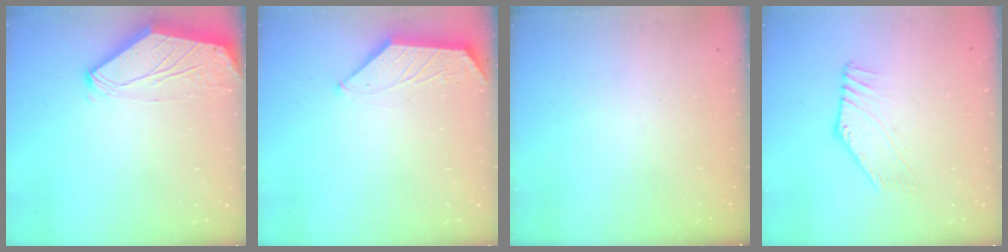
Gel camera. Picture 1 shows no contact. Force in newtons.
{"total": 1.5, "press": 1.4, "slide": 0.4}
{"total": 0.0}
{"total": 2.8, "press": 2.8, "slide": 0.0}